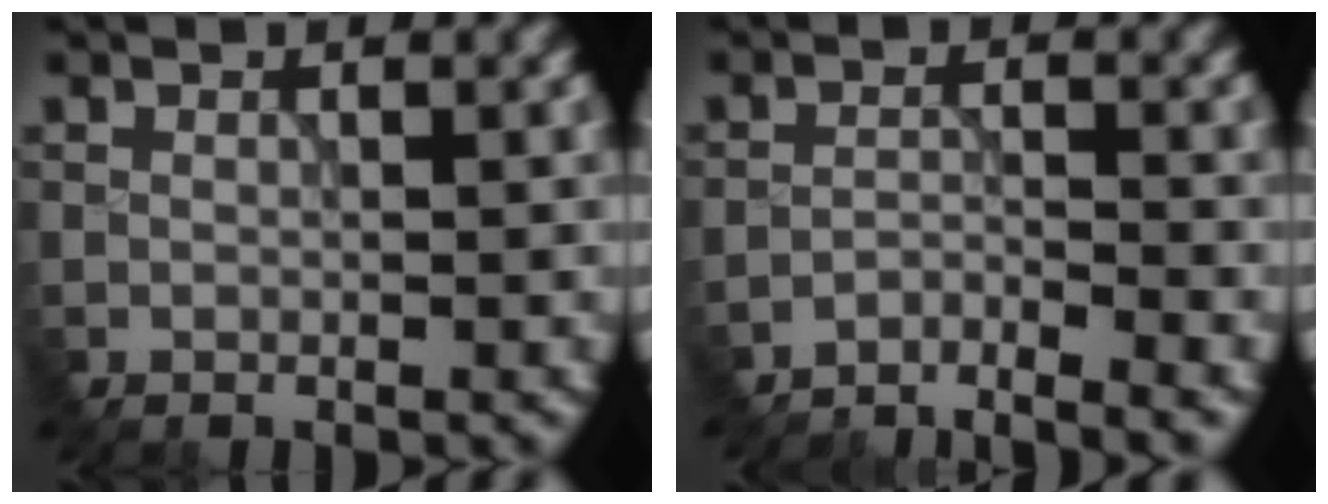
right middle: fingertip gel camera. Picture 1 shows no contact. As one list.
[{"total": 4.0, "force": [-3.9, 0.1, 0.8], "torque": [-0.021, 0.003, -0.075]}]